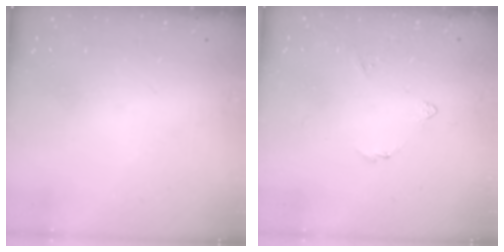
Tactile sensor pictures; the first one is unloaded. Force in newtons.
{"total": 2.6, "press": 2.5, "slide": 0.7}